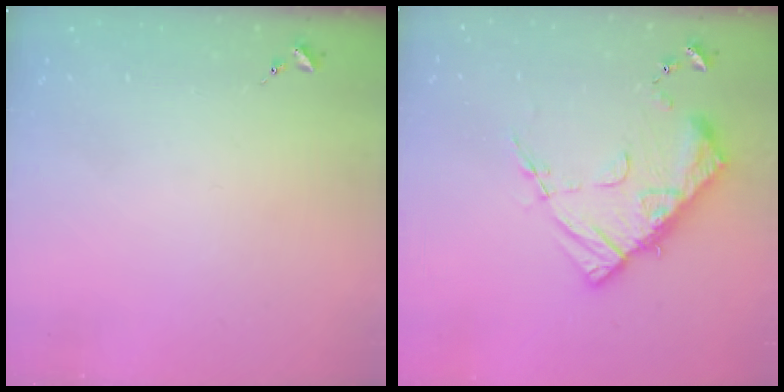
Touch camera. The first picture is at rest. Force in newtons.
{"total": 14.8, "press": 14.7, "slide": 1.4}